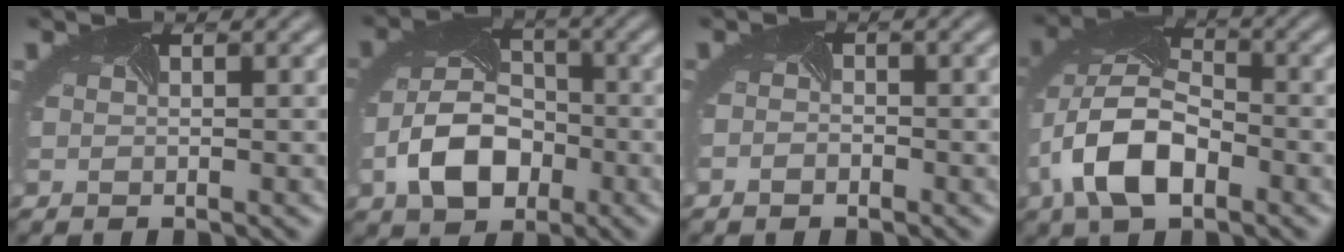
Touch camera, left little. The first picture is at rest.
{"total": 6.5, "force": [-2.3, 4.4, 4.3], "torque": [-0.094, -0.010, -0.040]}
{"total": 0.9, "force": [-0.7, 0.4, 0.4], "torque": [-0.013, -0.006, -0.012]}
{"total": 8.8, "force": [-3.3, 4.8, 6.6], "torque": [-0.150, -0.004, -0.072]}